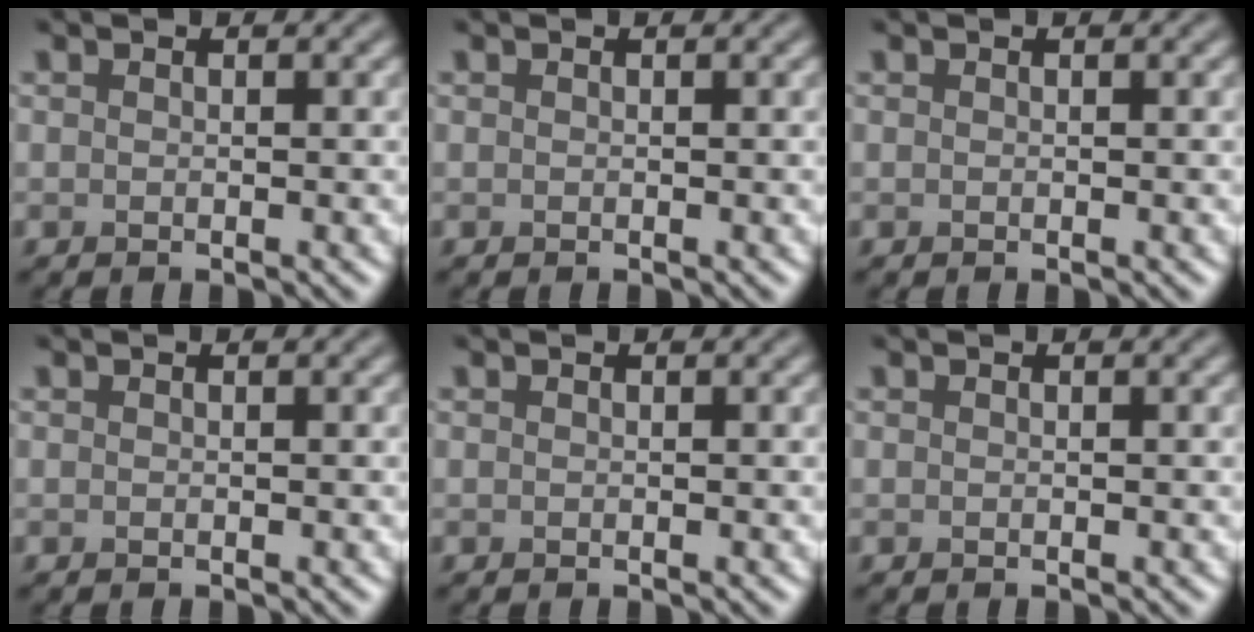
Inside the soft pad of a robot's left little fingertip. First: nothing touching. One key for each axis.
{"total": 0.0}
{"total": 0.0}
{"total": 0.0}
{"total": 0.0}
{"total": 0.0}